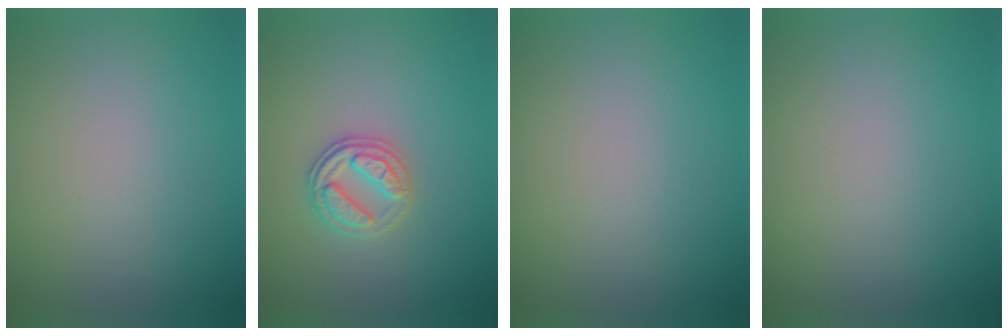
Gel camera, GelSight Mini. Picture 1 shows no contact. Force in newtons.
{"total": 2.6, "press": 2.6, "slide": 0.6}
{"total": 0.0}
{"total": 0.0}